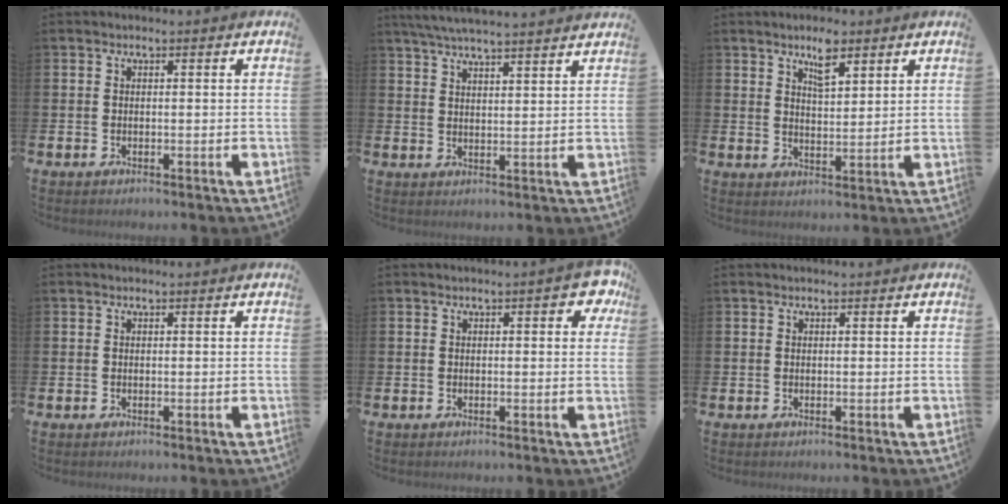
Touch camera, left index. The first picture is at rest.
{"total": 5.2, "force": [5.0, -0.1, 1.4], "torque": [-0.047, -0.018, 0.091]}
{"total": 5.1, "force": [4.2, 1.5, 2.5], "torque": [-0.040, -0.020, 0.071]}
{"total": 0.0}
{"total": 3.3, "force": [1.0, 1.3, 2.9], "torque": [-0.034, 0.002, 0.008]}
{"total": 0.0}